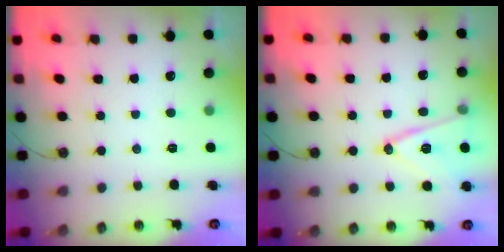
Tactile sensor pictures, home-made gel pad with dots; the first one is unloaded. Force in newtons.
{"total": 14.1, "press": 13.7, "slide": 3.3}